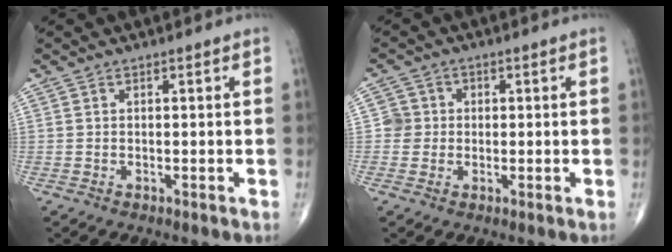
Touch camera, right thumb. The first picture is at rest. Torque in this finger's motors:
{"motor_torque": [0.01, 0.22, 0.35, 0.13, -0.01]}